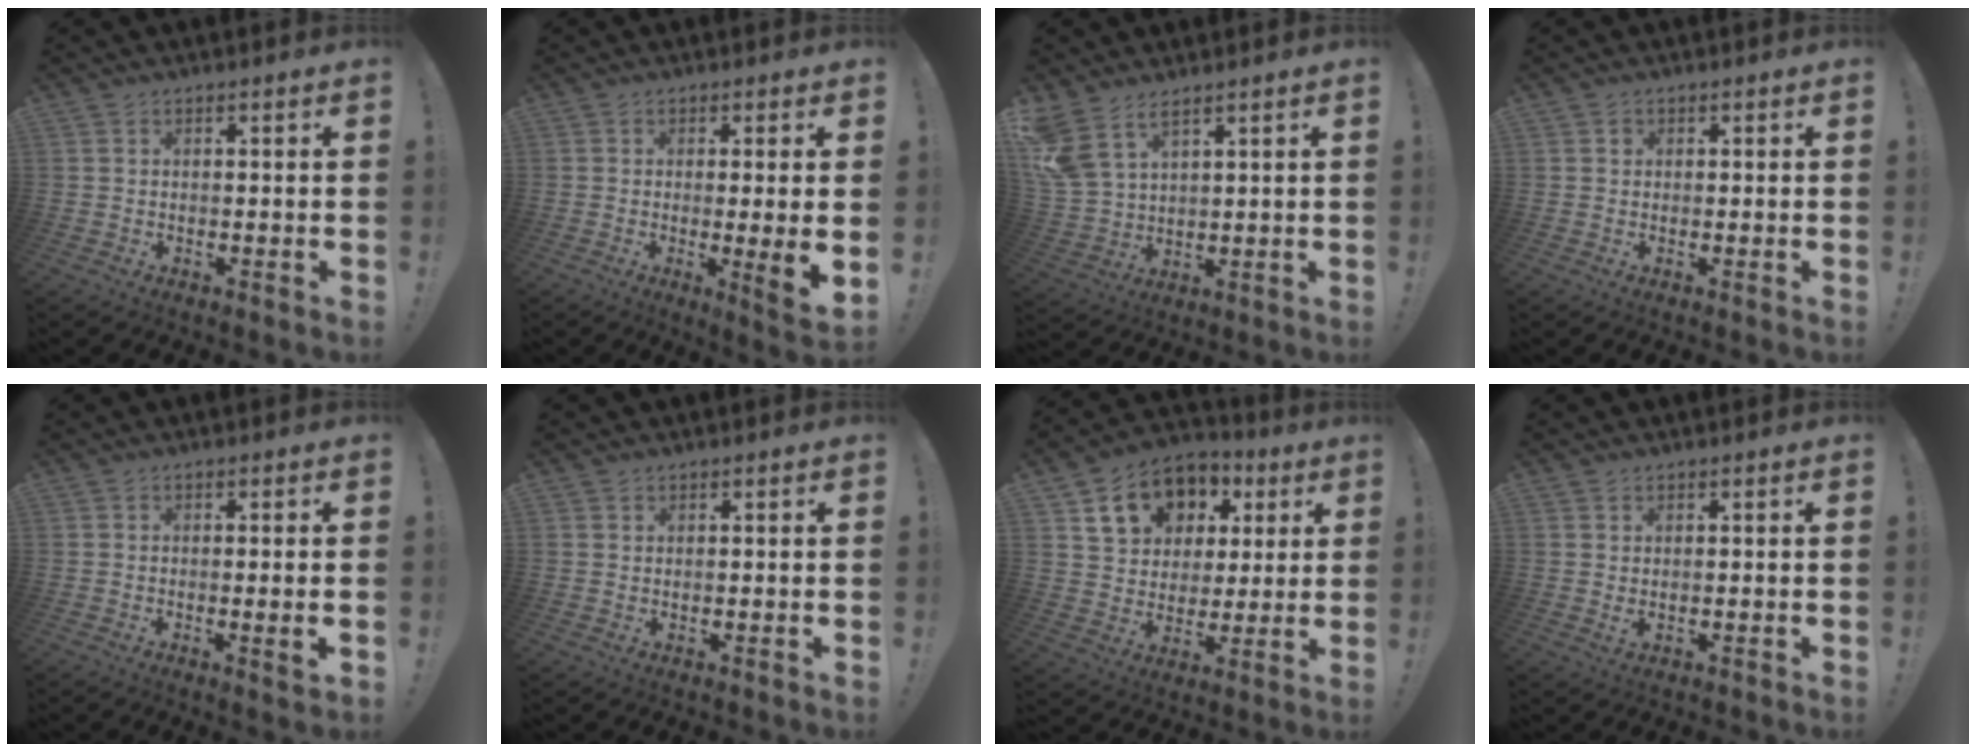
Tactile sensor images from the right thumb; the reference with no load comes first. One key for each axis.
{"total": 6.6, "fx": -0.3, "fy": -0.4, "fz": 6.6, "tx": -0.085, "ty": -0.015, "tz": -0.003}
{"total": 8.9, "fx": 6.4, "fy": 4.1, "fz": 4.7, "tx": -0.098, "ty": -0.036, "tz": 0.129}
{"total": 1.1, "fx": 0.2, "fy": 1.0, "fz": 0.2, "tx": 0.000, "ty": 0.002, "tz": 0.002}
{"total": 3.2, "fx": -0.3, "fy": -0.4, "fz": 3.1, "tx": -0.045, "ty": -0.010, "tz": -0.006}
{"total": 1.0, "fx": 0.9, "fy": 0.4, "fz": 0.2, "tx": 0.002, "ty": -0.003, "tz": 0.016}
{"total": 15.4, "fx": 6.7, "fy": 12.1, "fz": 6.6, "tx": -0.099, "ty": -0.018, "tz": 0.140}
{"total": 1.4, "fx": 0.8, "fy": 0.6, "fz": 0.9, "tx": -0.013, "ty": -0.001, "tz": 0.015}